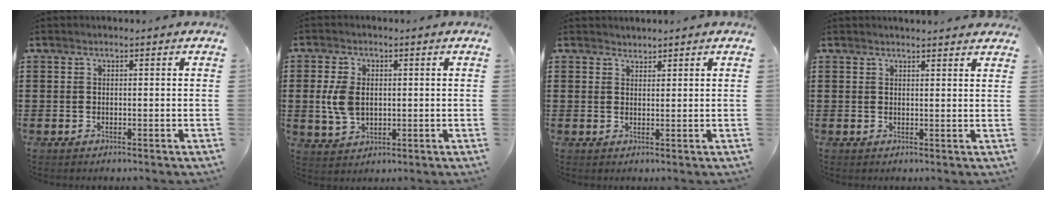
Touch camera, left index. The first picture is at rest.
{"total": 5.8, "force": [0.4, 3.8, 4.3], "torque": [-0.117, 0.002, -0.001]}
{"total": 1.3, "force": [1.3, 0.3, -0.3], "torque": [0.003, 0.000, 0.026]}
{"total": 1.7, "force": [1.6, 0.1, 0.2], "torque": [-0.008, 0.001, 0.032]}